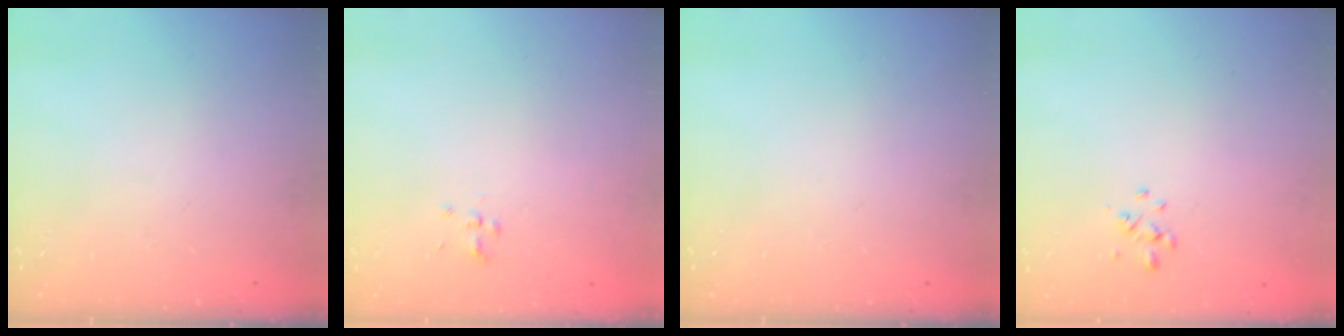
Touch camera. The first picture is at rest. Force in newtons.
{"total": 2.0, "press": 1.8, "slide": 0.8}
{"total": 0.0}
{"total": 1.0, "press": 0.7, "slide": 0.6}